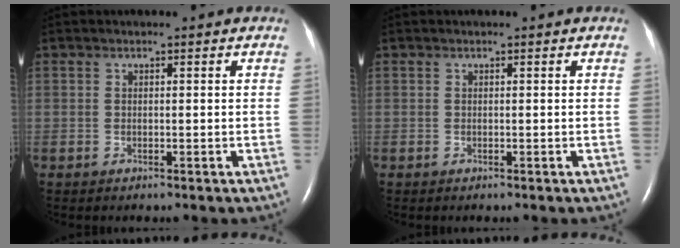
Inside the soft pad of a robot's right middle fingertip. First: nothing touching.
{"total": 0.0}